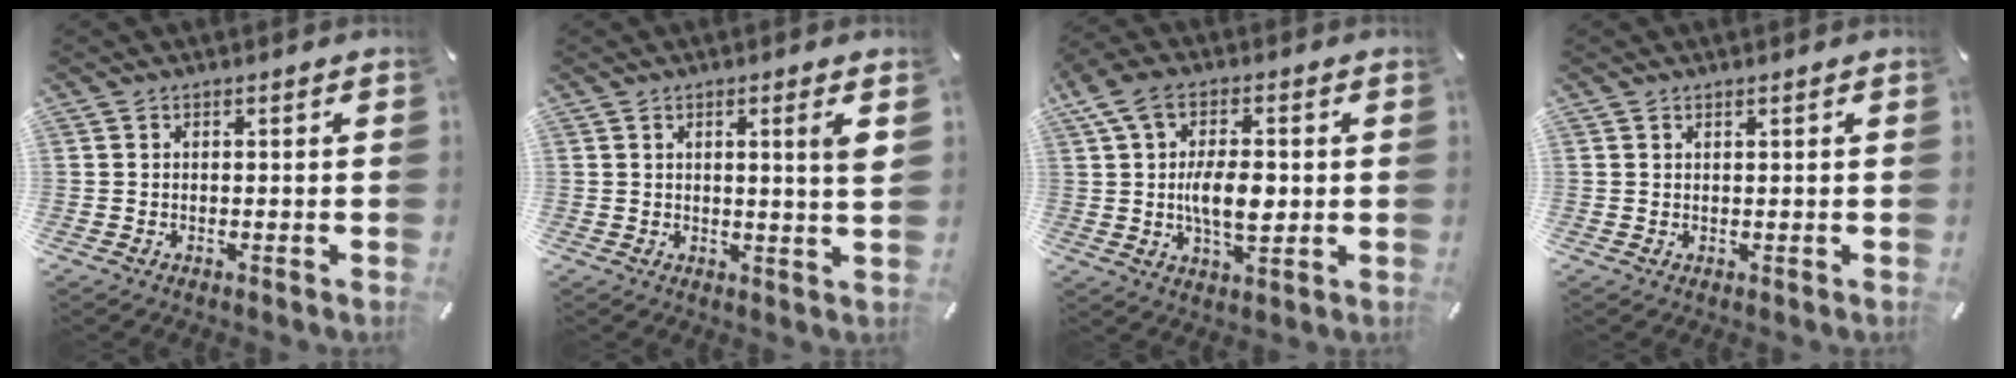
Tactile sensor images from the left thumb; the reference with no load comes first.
{"total": 4.8, "force": [1.6, -0.2, 4.5], "torque": [-0.080, -0.008, 0.021]}
{"total": 11.7, "force": [0.5, 6.4, 9.8], "torque": [-0.186, -0.005, 0.001]}
{"total": 0.6, "force": [0.4, 0.0, 0.4], "torque": [-0.007, -0.001, 0.008]}